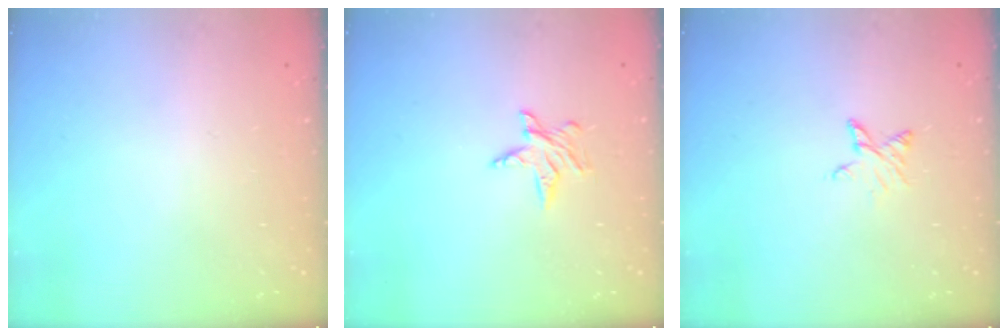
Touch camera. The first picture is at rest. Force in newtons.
{"total": 4.3, "press": 4.3, "slide": 0.4}
{"total": 4.1, "press": 4.1, "slide": 0.5}